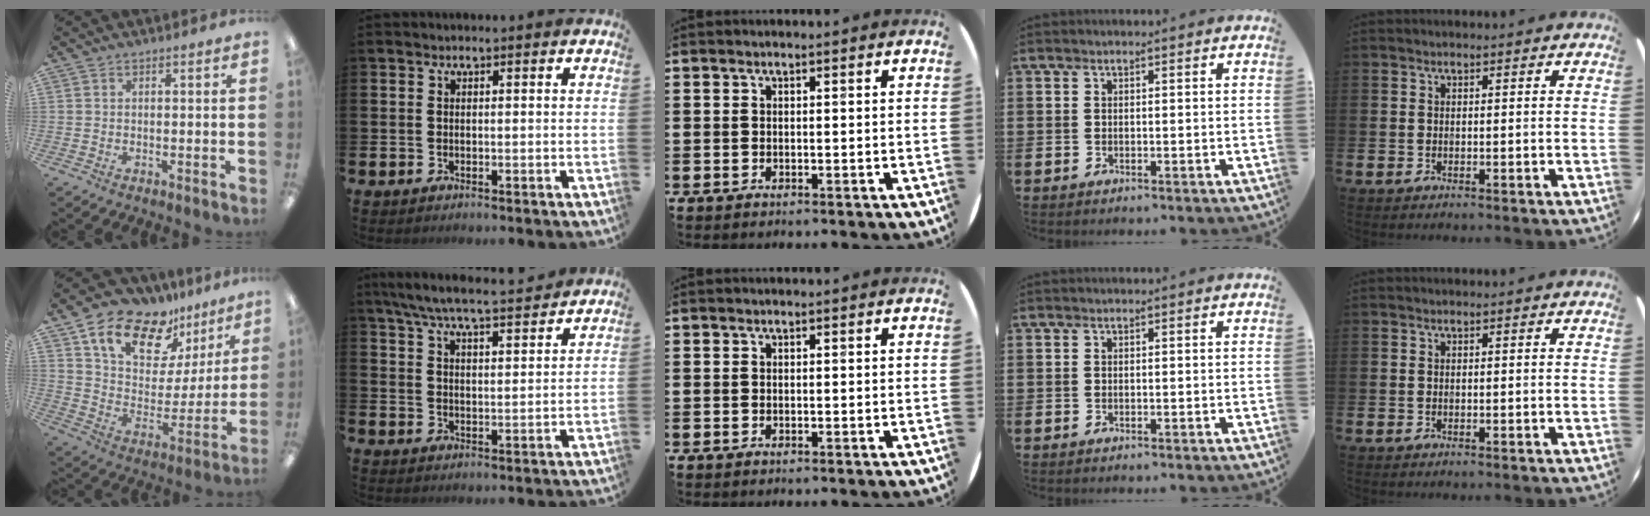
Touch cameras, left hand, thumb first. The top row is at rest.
{"thumb": {"total": 16.7, "force": [12.2, 8.7, 7.3], "torque": [-0.141, -0.078, 0.220]}, "index": {"total": 7.2, "force": [6.7, 0.5, 2.6], "torque": [-0.066, -0.042, 0.118]}}